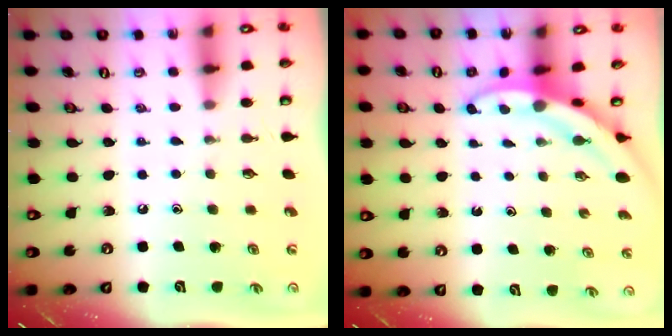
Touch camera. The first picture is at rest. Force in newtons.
{"total": 3.3, "press": 3.3, "slide": 0.2}